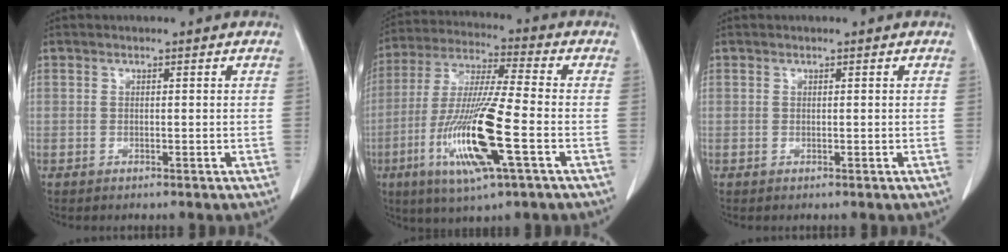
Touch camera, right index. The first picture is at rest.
{"total": 16.3, "force": [-5.4, 0.8, 15.4], "torque": [-0.315, -0.022, -0.100]}
{"total": 0.0}